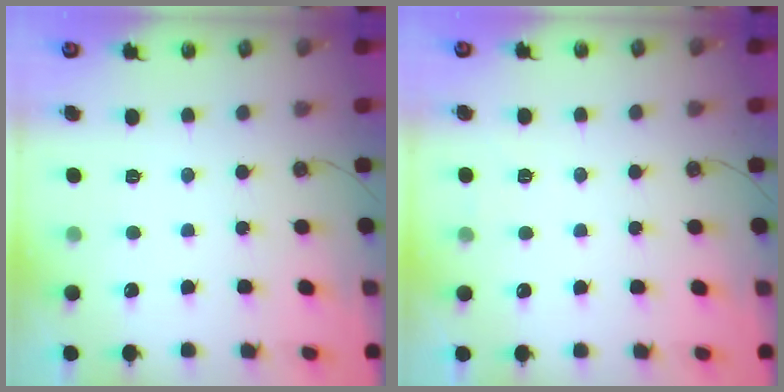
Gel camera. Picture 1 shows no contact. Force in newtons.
{"total": 4.9, "press": 2.2, "slide": 4.4}